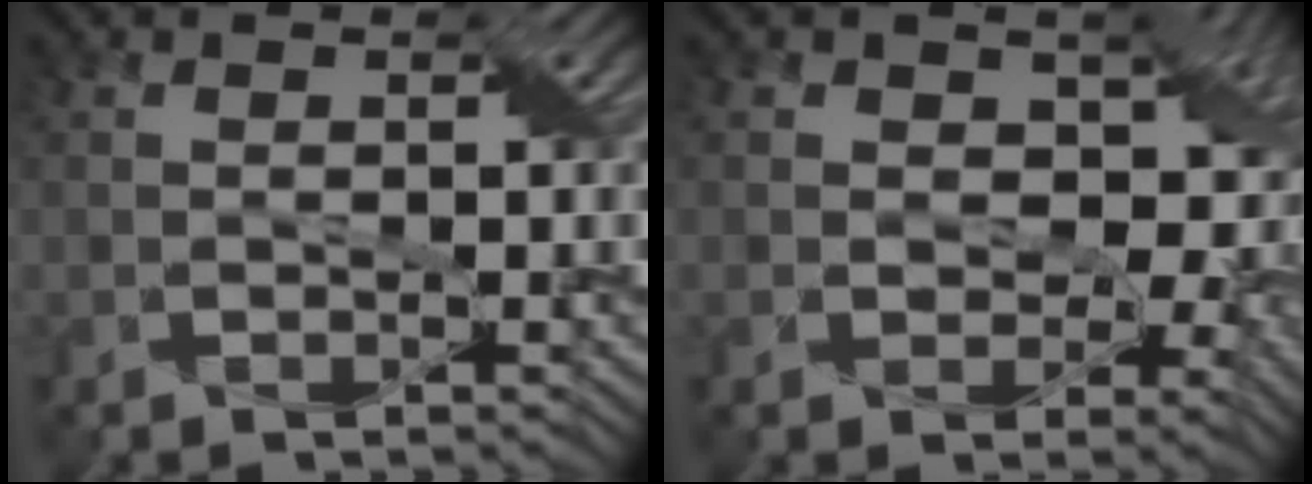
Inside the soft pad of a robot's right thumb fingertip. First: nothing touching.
{"total": 11.6, "force": [0.4, 8.2, 8.2], "torque": [-0.125, -0.008, 0.004]}